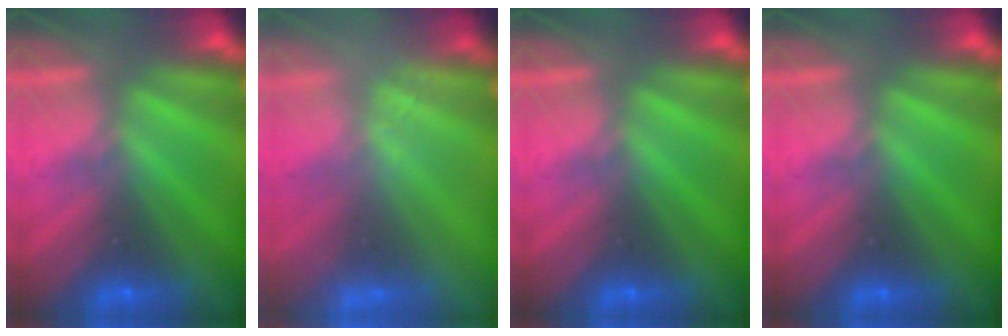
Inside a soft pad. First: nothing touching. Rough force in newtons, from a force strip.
{"total": 2.4}
{"total": 0.0}
{"total": 0.0}